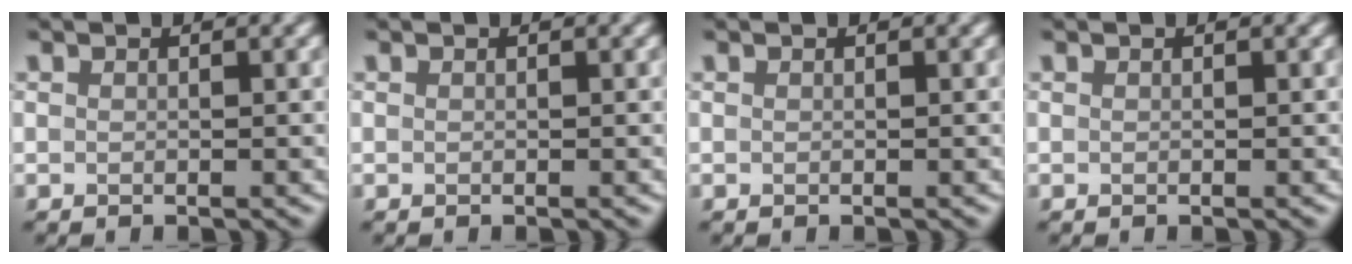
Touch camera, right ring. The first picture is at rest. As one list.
[{"total": 0.0}, {"total": 0.0}, {"total": 0.0}]